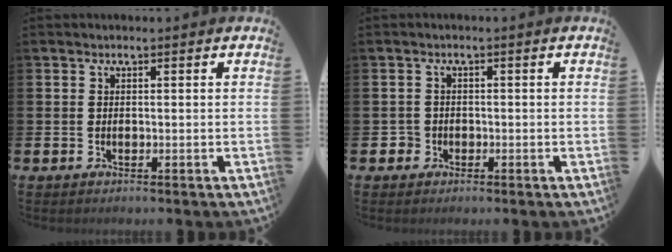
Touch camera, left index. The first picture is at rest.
{"total": 1.5, "force": [-0.7, 1.3, -0.2], "torque": [0.002, 0.003, -0.019]}